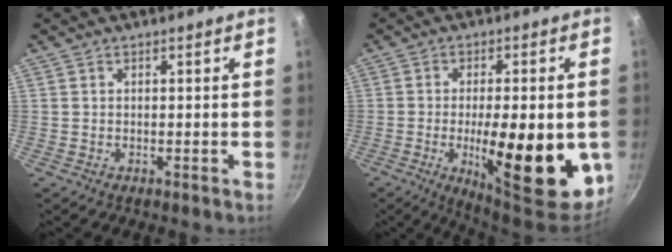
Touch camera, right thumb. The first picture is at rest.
{"total": 20.6, "force": [-4.5, 6.9, 18.9], "torque": [-0.243, -0.002, -0.053]}